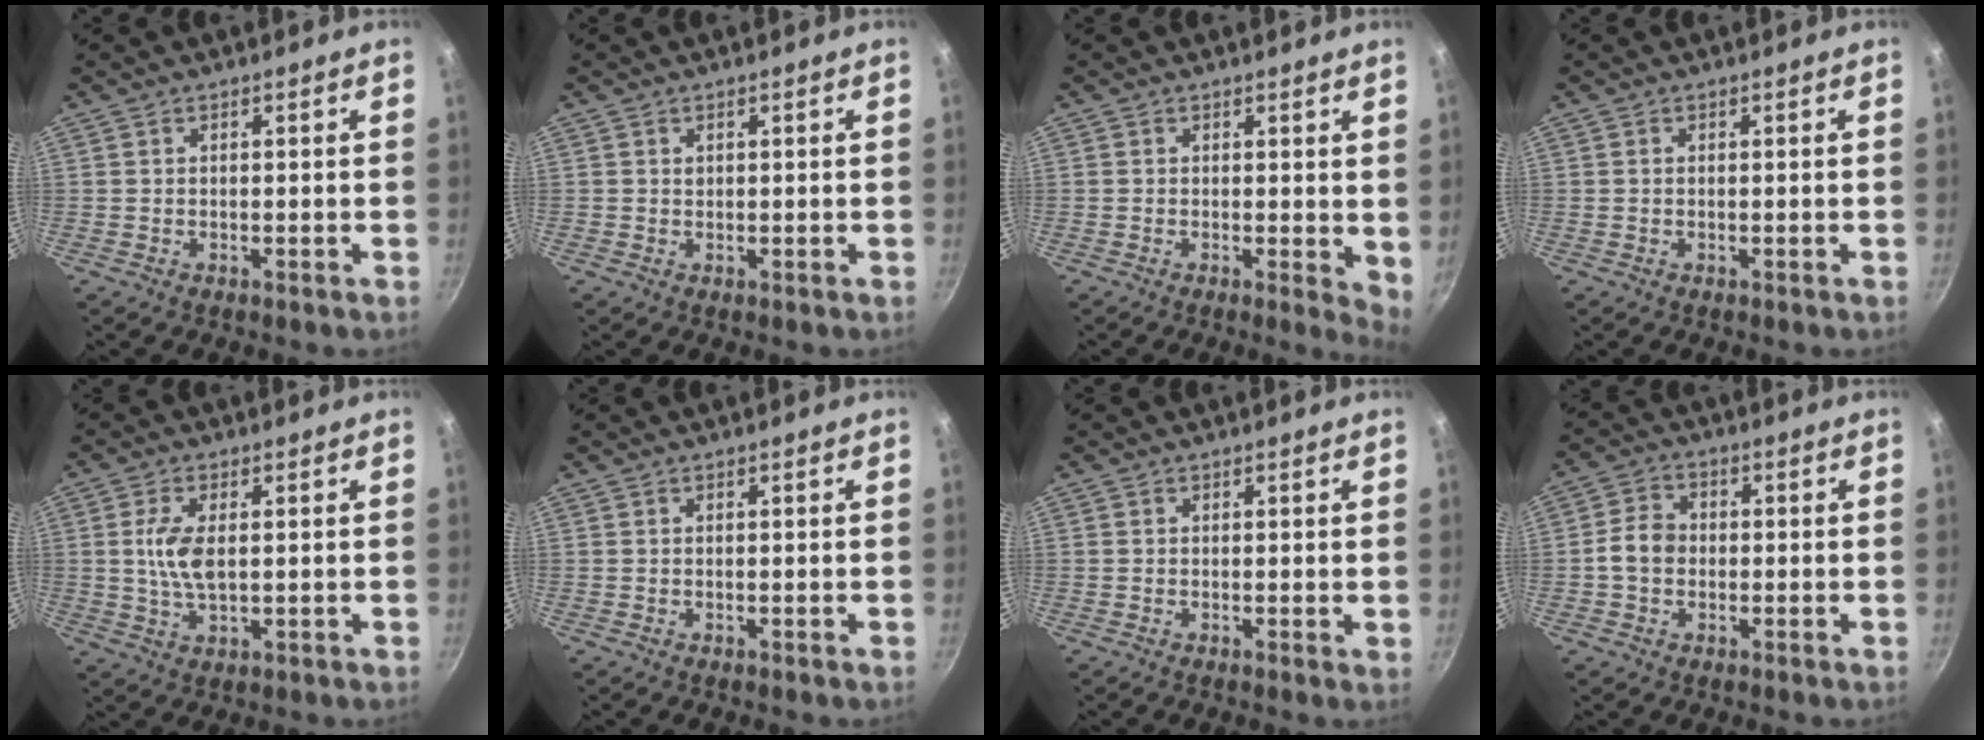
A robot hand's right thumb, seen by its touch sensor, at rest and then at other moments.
{"total": 0.6, "force": [0.2, 0.5, 0.1], "torque": [0.003, -0.001, 0.002]}
{"total": 3.8, "force": [0.5, 1.6, 3.4], "torque": [-0.038, -0.007, 0.003]}
{"total": 0.0}
{"total": 6.5, "force": [0.6, 3.1, 5.7], "torque": [-0.114, -0.001, 0.013]}
{"total": 0.0}
{"total": 0.8, "force": [0.2, 0.3, 0.7], "torque": [-0.010, -0.001, -0.001]}
{"total": 5.4, "force": [-0.7, 4.4, 3.1], "torque": [-0.039, 0.017, -0.023]}